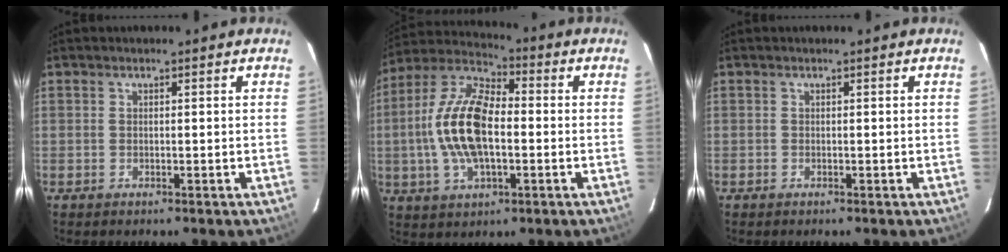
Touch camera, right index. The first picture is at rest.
{"total": 15.8, "force": [-1.3, 7.4, 13.9], "torque": [-0.286, 0.012, -0.030]}
{"total": 0.0}